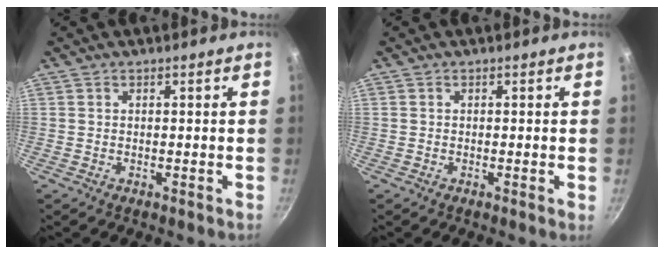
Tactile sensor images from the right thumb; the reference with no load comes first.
{"total": 0.6, "force": [-0.2, 0.0, 0.5], "torque": [-0.006, -0.002, -0.006]}